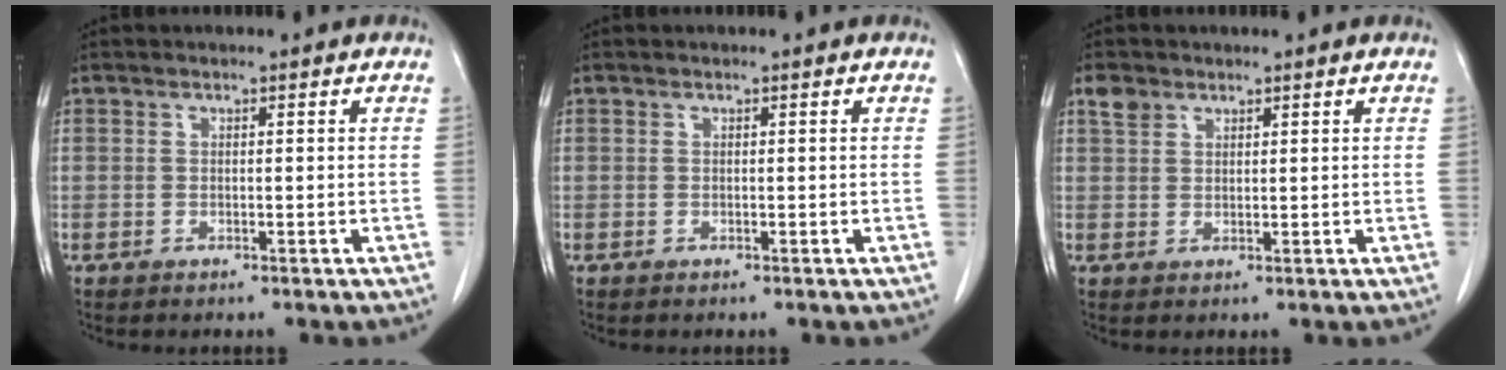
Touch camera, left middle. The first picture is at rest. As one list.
[{"total": 0.0}, {"total": 2.4, "force": [1.7, 1.5, 0.7], "torque": [-0.017, 0.010, 0.034]}]